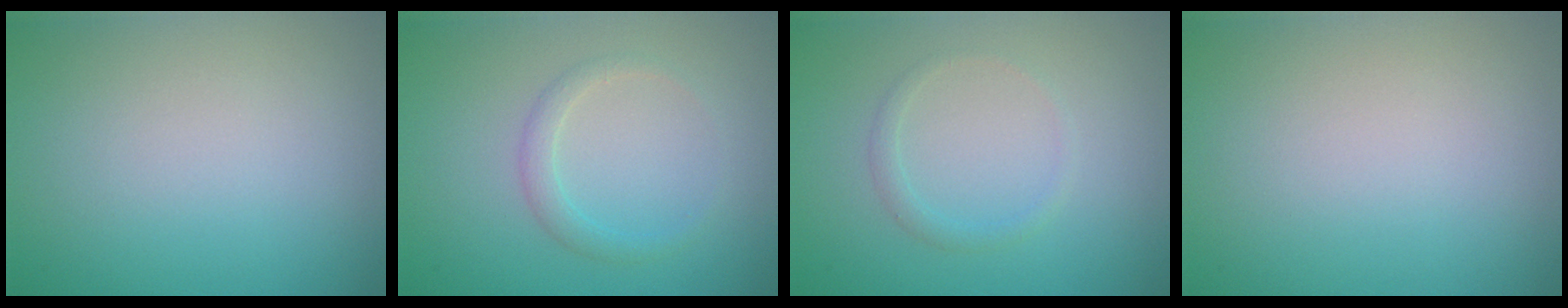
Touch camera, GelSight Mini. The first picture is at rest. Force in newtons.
{"total": 1.5, "press": 1.5, "slide": 0.2}
{"total": 1.1, "press": 1.1, "slide": 0.1}
{"total": 0.0}